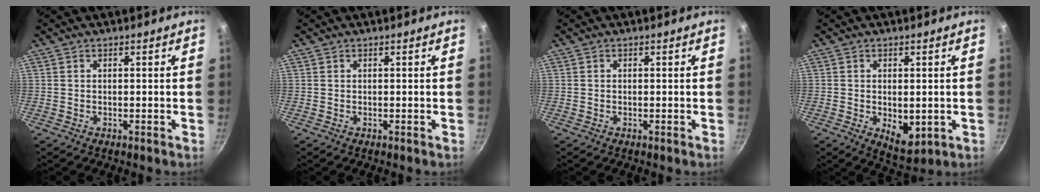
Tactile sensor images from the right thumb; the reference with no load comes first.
{"total": 0.0}
{"total": 0.0}
{"total": 6.6, "force": [-0.9, 3.8, 5.3], "torque": [-0.066, -0.013, 0.001]}